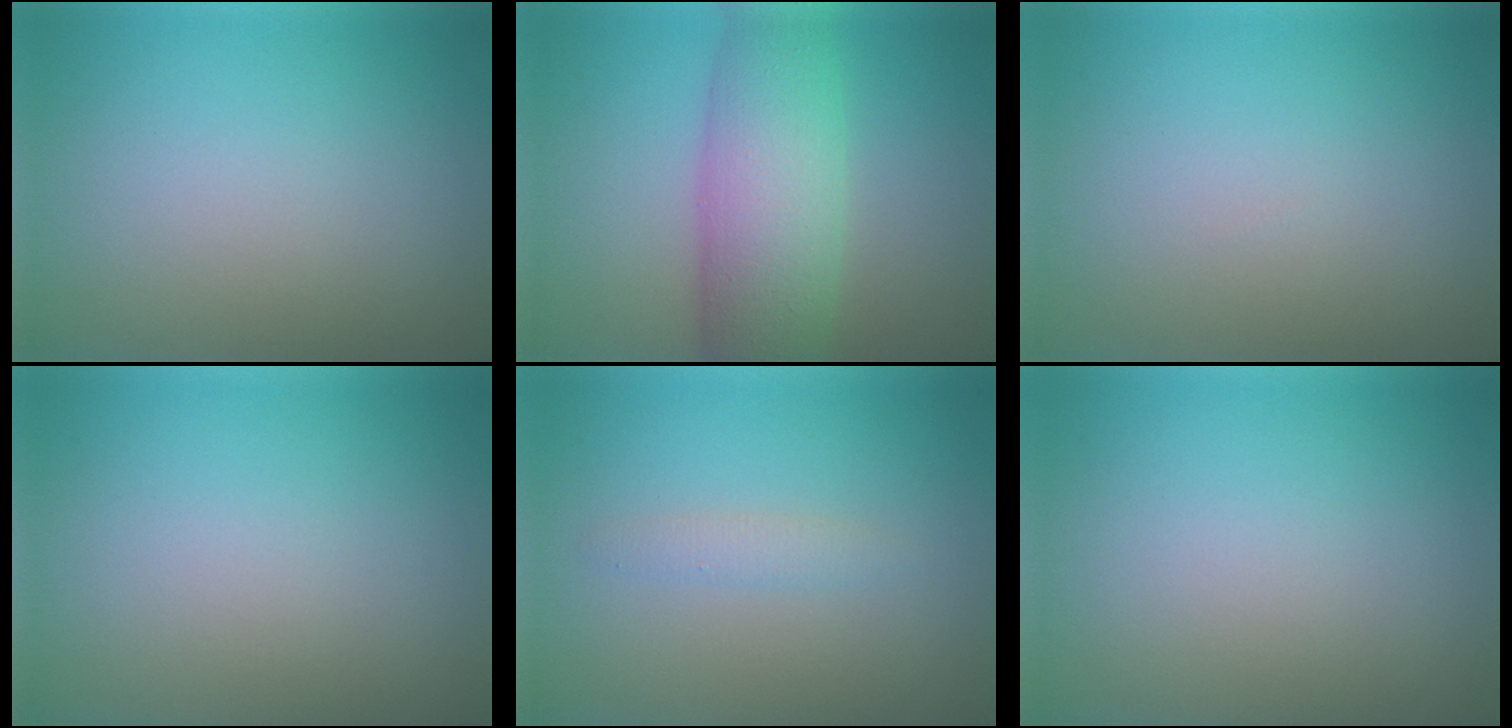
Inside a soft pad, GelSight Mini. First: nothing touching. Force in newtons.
{"total": 7.8, "press": 7.8, "slide": 0.1}
{"total": 0.0}
{"total": 0.0}
{"total": 1.2, "press": 1.2, "slide": 0.1}
{"total": 0.0}